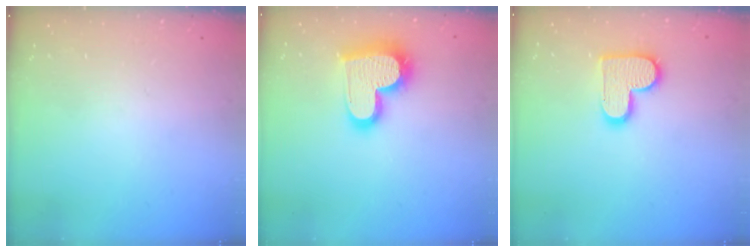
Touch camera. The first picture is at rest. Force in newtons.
{"total": 21.8, "press": 21.7, "slide": 1.6}
{"total": 13.1, "press": 13.1, "slide": 0.8}